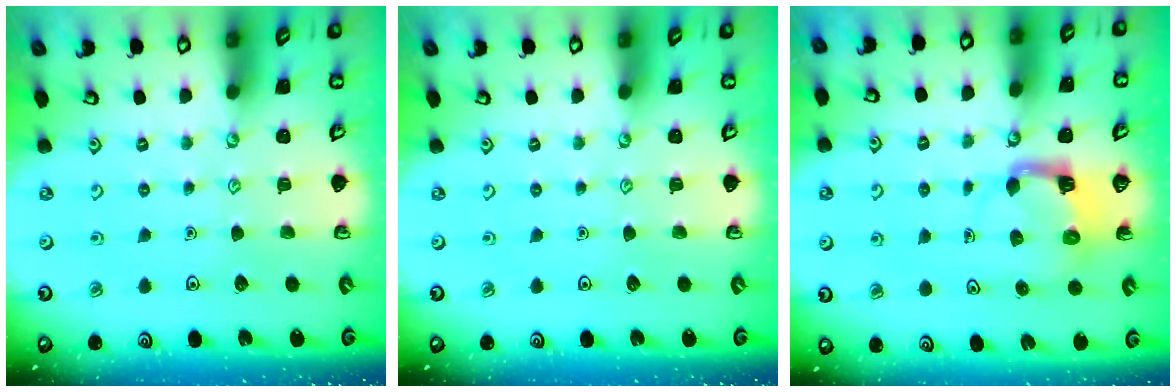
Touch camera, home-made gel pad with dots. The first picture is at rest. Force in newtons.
{"total": 0.0}
{"total": 4.2, "press": 4.1, "slide": 0.4}